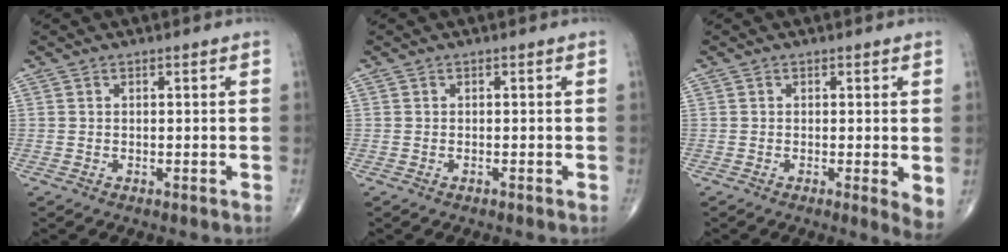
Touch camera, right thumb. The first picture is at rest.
{"total": 0.0}
{"total": 3.3, "force": [-0.2, 0.8, 3.2], "torque": [-0.047, -0.012, -0.009]}